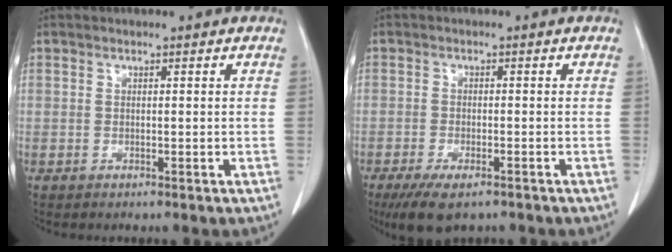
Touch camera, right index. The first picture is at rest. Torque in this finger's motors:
{"motor_torque": [0.66, -0.63, 0.16, 0.06]}